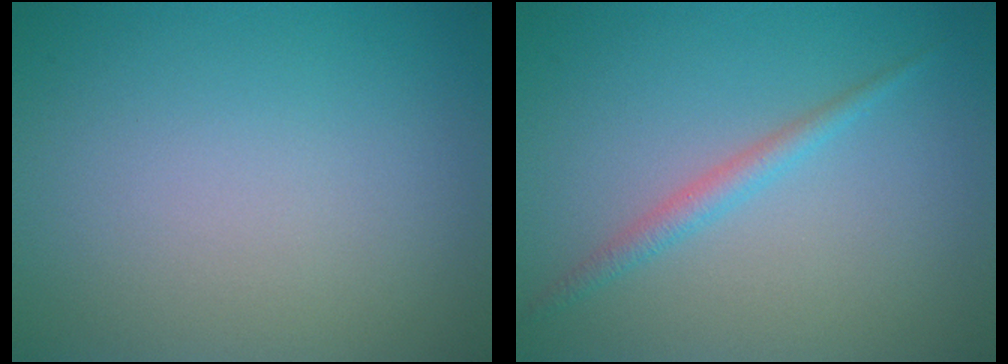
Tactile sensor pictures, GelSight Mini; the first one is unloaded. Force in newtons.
{"total": 1.7, "press": 1.7, "slide": 0.1}